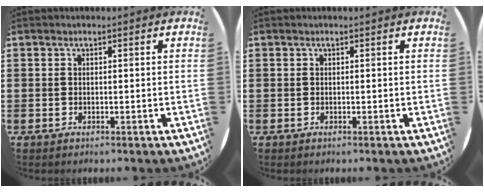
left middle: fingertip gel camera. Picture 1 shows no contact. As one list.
[{"total": 0.0}]